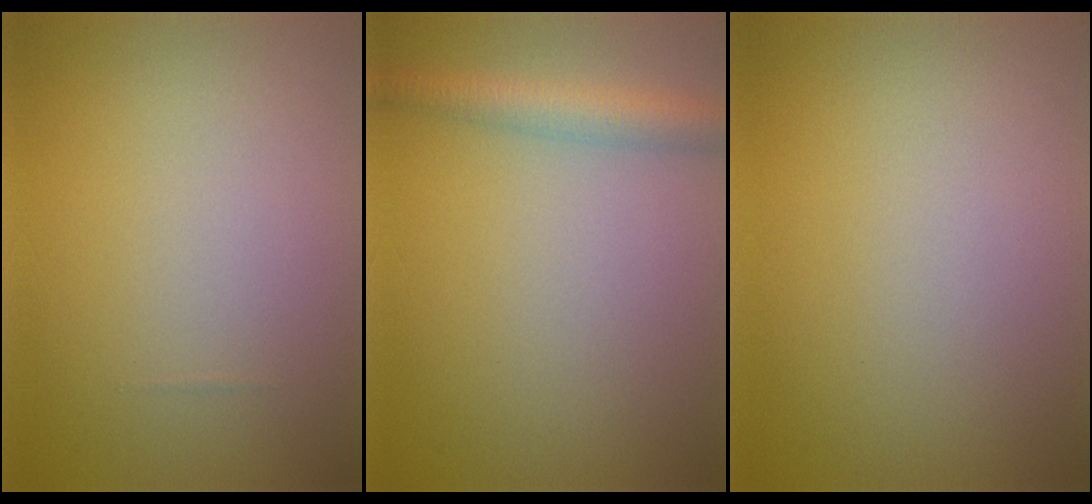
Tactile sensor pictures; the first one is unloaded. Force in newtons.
{"total": 3.2, "press": 3.2, "slide": 0.1}
{"total": 0.0}